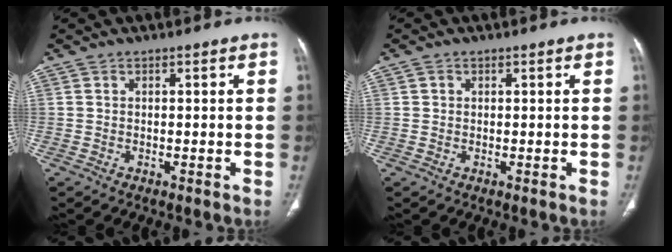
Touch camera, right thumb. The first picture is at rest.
{"total": 0.7, "force": [0.3, 0.7, 0.2], "torque": [0.001, 0.000, 0.006]}